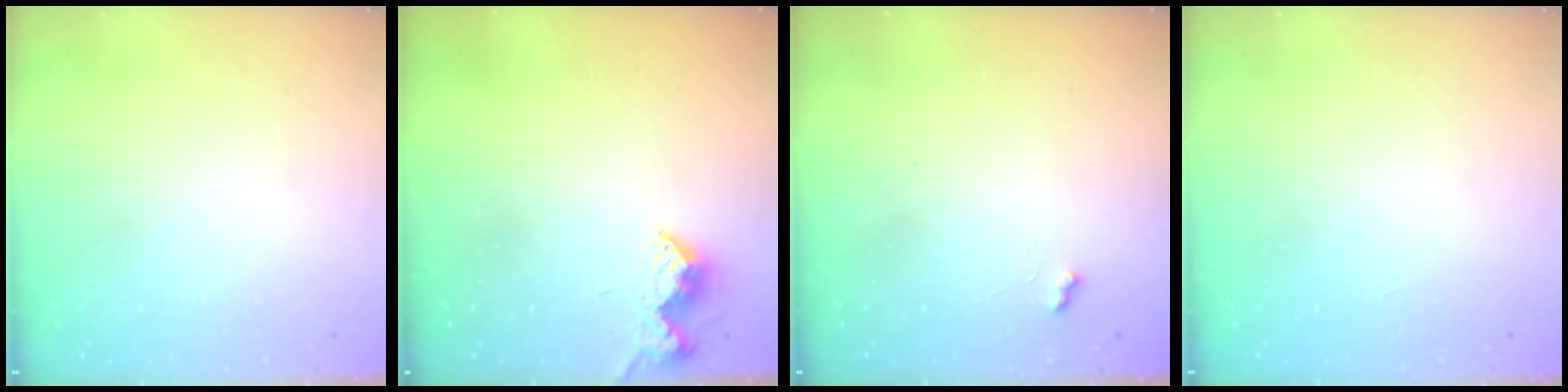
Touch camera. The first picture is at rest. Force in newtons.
{"total": 8.7, "press": 8.7, "slide": 0.5}
{"total": 1.8, "press": 1.8, "slide": 0.4}
{"total": 1.5, "press": 1.2, "slide": 0.9}